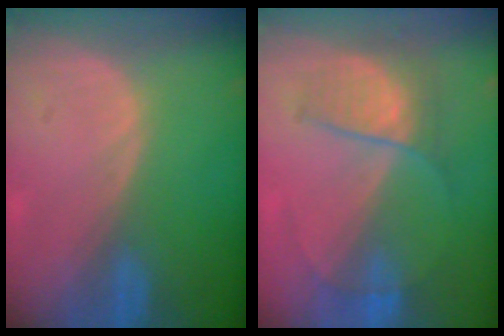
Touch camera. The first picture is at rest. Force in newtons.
{"total": 5.9, "press": 5.8, "slide": 1.0}